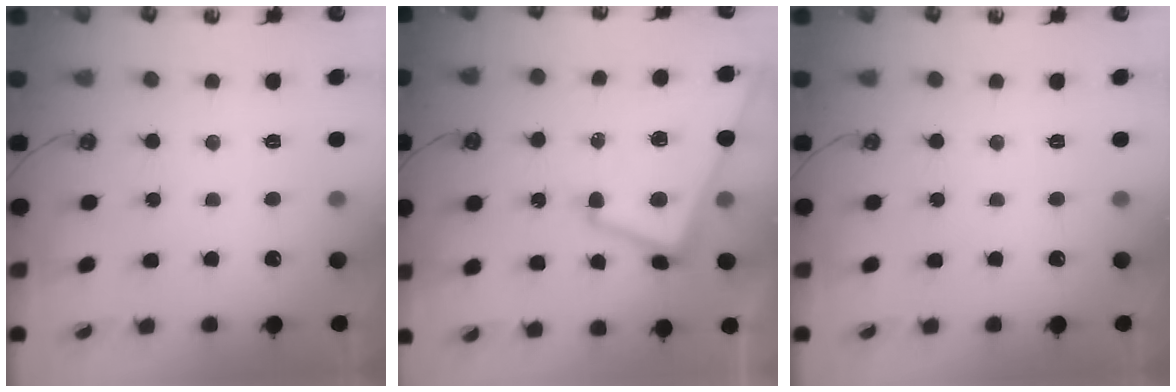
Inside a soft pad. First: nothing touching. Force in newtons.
{"total": 3.6, "press": 3.4, "slide": 1.2}
{"total": 0.0}